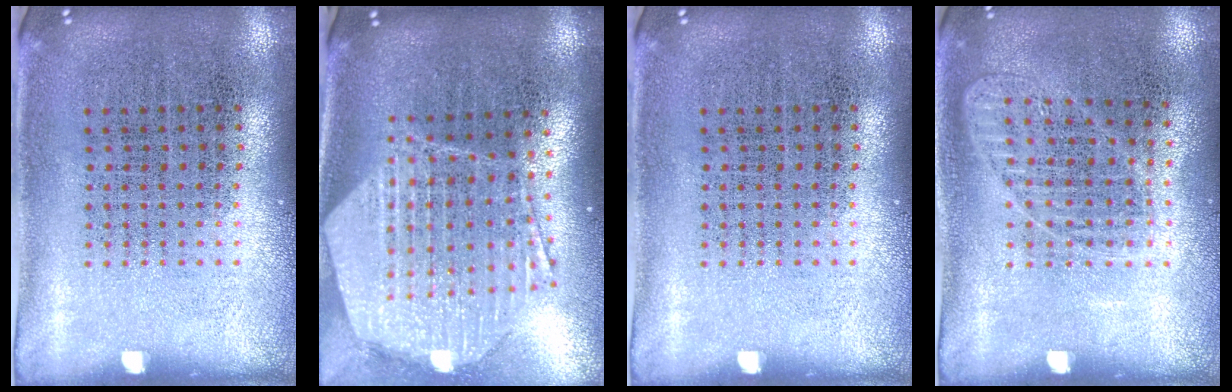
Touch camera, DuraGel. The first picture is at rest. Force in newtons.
{"total": 2.5, "press": 2.1, "slide": 1.4}
{"total": 0.0}
{"total": 1.1, "press": 1.1, "slide": 0.2}